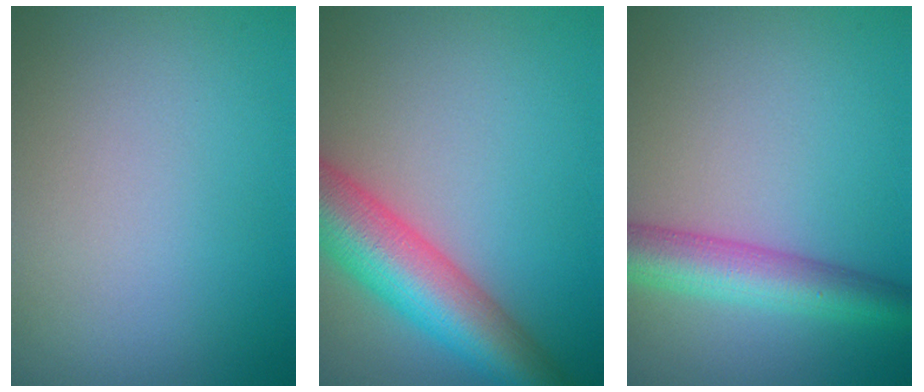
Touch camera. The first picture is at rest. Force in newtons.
{"total": 8.8, "press": 8.8, "slide": 0.3}
{"total": 5.2, "press": 5.2, "slide": 0.1}